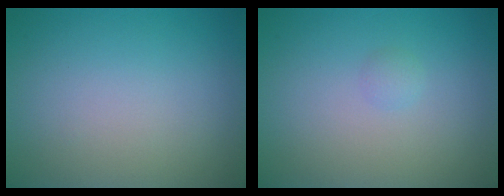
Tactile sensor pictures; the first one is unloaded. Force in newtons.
{"total": 0.6, "press": 0.6, "slide": 0.1}